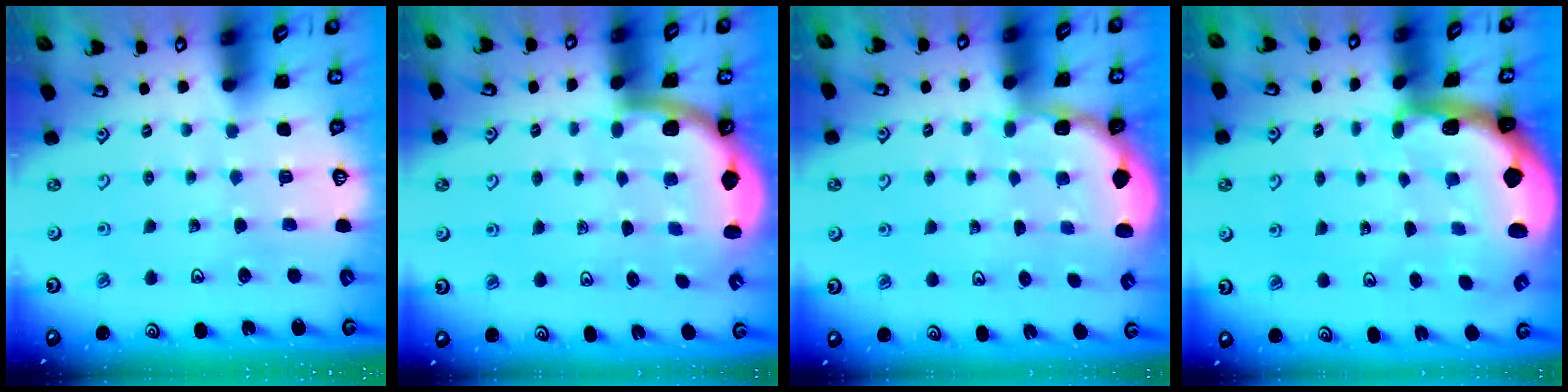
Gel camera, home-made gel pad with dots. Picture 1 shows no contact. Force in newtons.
{"total": 1.6, "press": 1.6, "slide": 0.1}
{"total": 1.8, "press": 1.7, "slide": 0.7}
{"total": 2.9, "press": 2.9, "slide": 0.5}